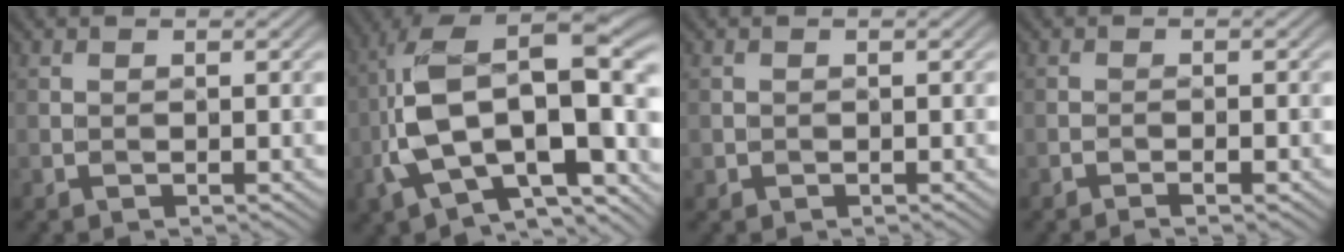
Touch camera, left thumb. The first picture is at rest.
{"total": 16.0, "force": [-4.0, 8.3, 13.1], "torque": [-0.238, -0.012, -0.056]}
{"total": 0.6, "force": [0.0, 0.6, 0.0], "torque": [0.001, -0.004, 0.001]}
{"total": 1.7, "force": [-1.4, -0.1, 1.0], "torque": [-0.021, 0.004, -0.020]}